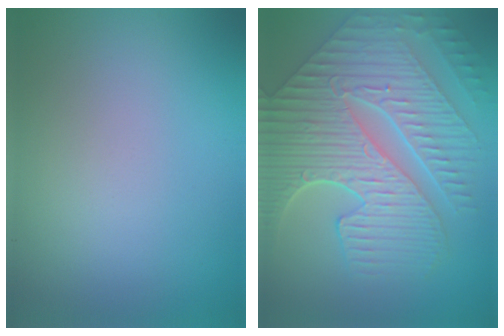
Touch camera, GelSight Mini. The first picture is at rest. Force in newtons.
{"total": 10.2, "press": 7.0, "slide": 7.4}